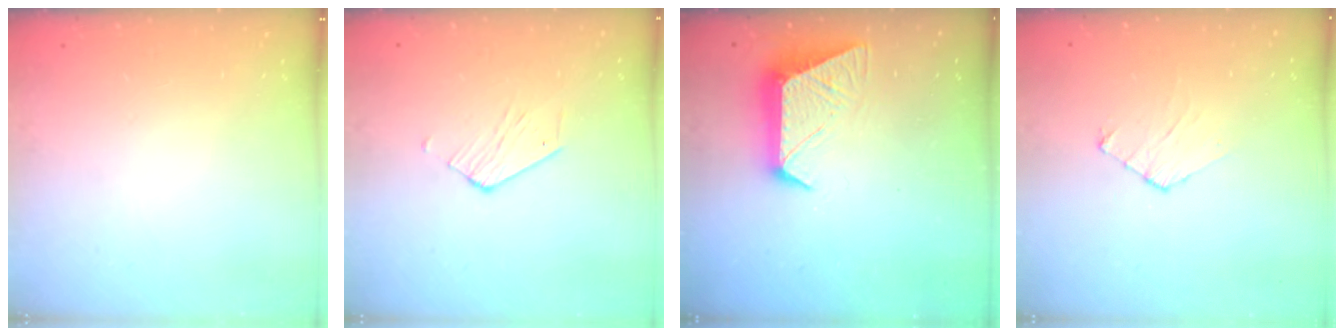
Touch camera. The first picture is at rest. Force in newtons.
{"total": 2.4, "press": 2.4, "slide": 0.2}
{"total": 10.0, "press": 10.0, "slide": 0.5}
{"total": 4.6, "press": 4.6, "slide": 0.5}